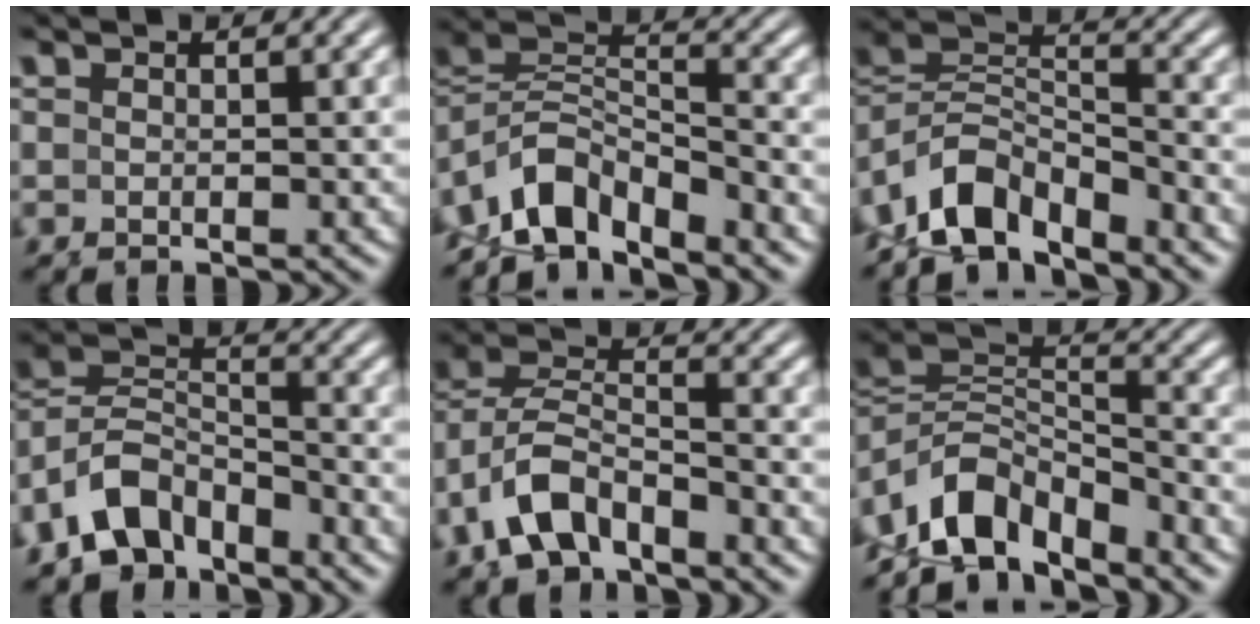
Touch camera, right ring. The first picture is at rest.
{"total": 6.0, "force": [-1.6, 4.6, 3.5], "torque": [-0.072, -0.010, -0.030]}
{"total": 5.7, "force": [-1.8, 4.4, 3.2], "torque": [-0.066, -0.009, -0.033]}
{"total": 6.8, "force": [-2.4, 5.6, 3.0], "torque": [-0.068, -0.020, -0.044]}
{"total": 3.7, "force": [-1.6, 2.7, 2.0], "torque": [-0.062, -0.008, -0.026]}
{"total": 6.7, "force": [-1.9, 5.1, 3.9], "torque": [-0.083, -0.014, -0.031]}